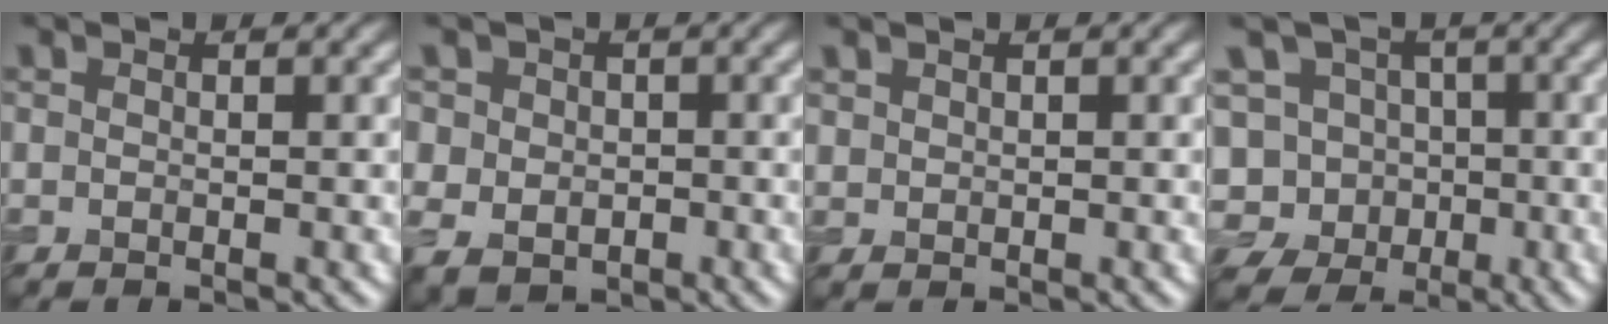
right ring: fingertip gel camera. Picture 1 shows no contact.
{"total": 4.8, "force": [0.1, 4.5, 1.8], "torque": [-0.035, 0.006, -0.015]}
{"total": 0.8, "force": [0.7, 0.4, -0.1], "torque": [0.001, 0.000, 0.018]}
{"total": 9.5, "force": [-3.4, 8.3, 3.2], "torque": [-0.065, 0.008, -0.078]}